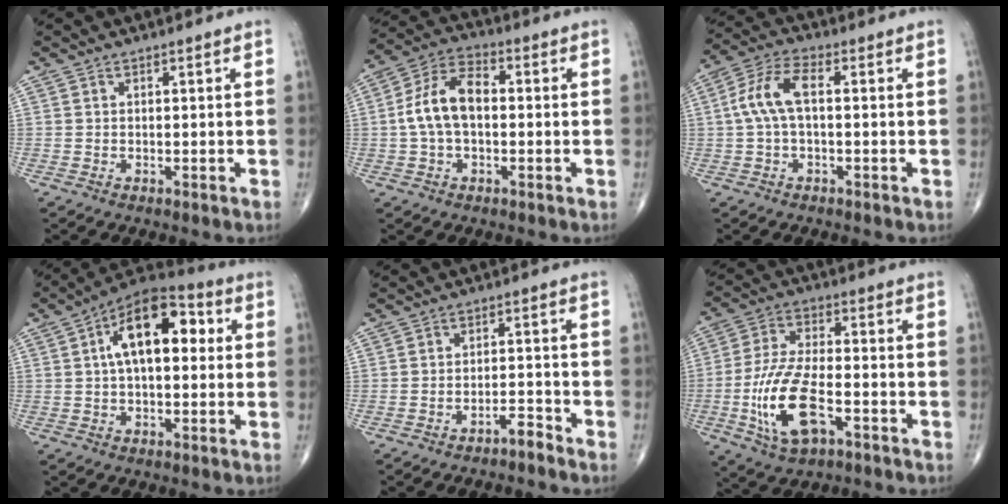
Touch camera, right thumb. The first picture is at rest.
{"total": 10.4, "force": [-0.1, 6.1, 8.4], "torque": [-0.163, 0.033, -0.009]}
{"total": 7.9, "force": [0.4, 3.6, 7.0], "torque": [-0.157, 0.028, 0.003]}
{"total": 15.0, "force": [2.9, 7.7, 12.5], "torque": [-0.188, 0.030, 0.038]}
{"total": 2.5, "force": [-2.3, 0.5, 1.1], "torque": [-0.015, 0.023, -0.037]}
{"total": 14.2, "force": [-4.8, 6.4, 11.8], "torque": [-0.242, 0.019, -0.084]}